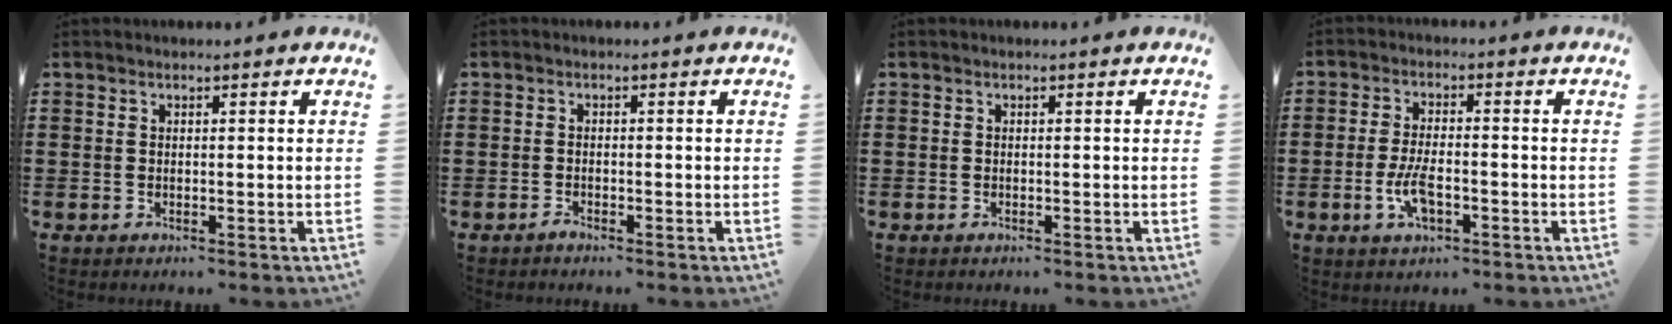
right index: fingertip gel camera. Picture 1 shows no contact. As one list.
[{"total": 0.9, "force": [-0.8, 0.2, 0.2], "torque": [-0.006, -0.001, -0.017]}, {"total": 0.0}, {"total": 5.5, "force": [-1.8, 2.3, 4.6], "torque": [-0.106, -0.002, -0.037]}]